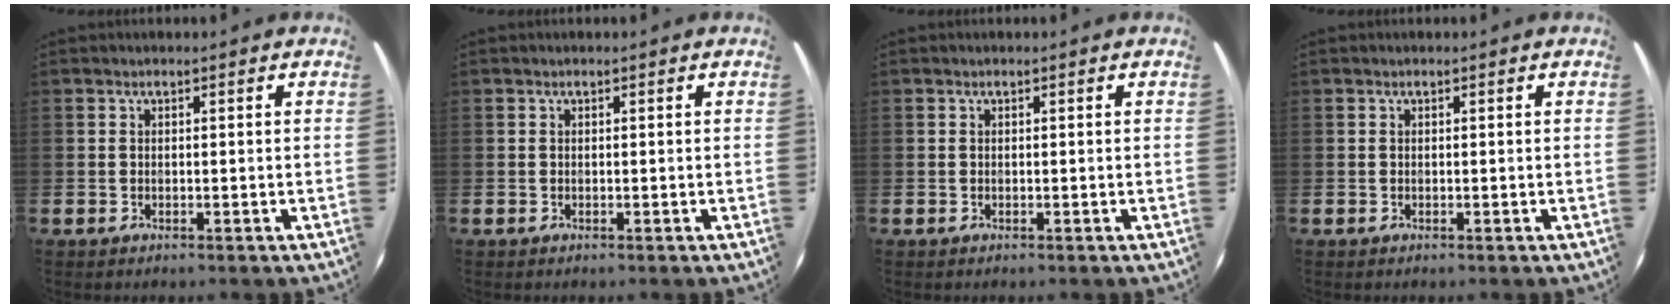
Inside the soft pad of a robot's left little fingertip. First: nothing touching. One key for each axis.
{"total": 0.0}
{"total": 0.0}
{"total": 0.0}